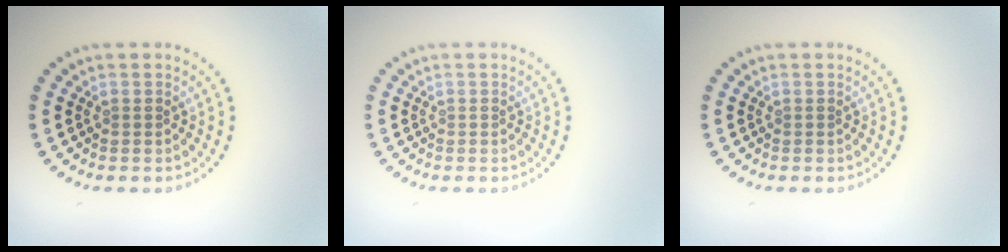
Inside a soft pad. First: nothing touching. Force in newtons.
{"total": 0.0}
{"total": 0.0}